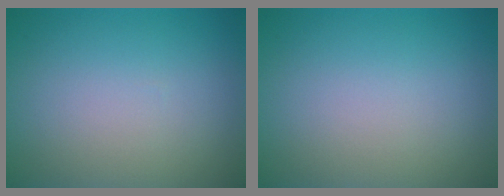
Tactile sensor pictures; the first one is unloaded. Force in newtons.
{"total": 0.0}